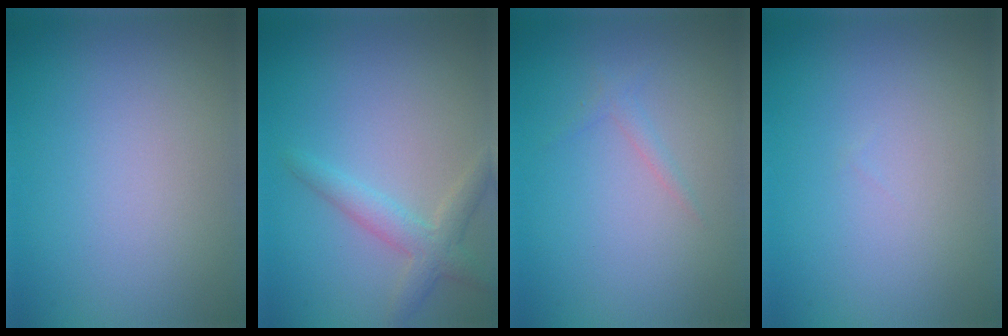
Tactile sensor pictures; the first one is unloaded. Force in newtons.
{"total": 2.8, "press": 2.8, "slide": 0.1}
{"total": 0.9, "press": 0.9, "slide": 0.0}
{"total": 0.0}